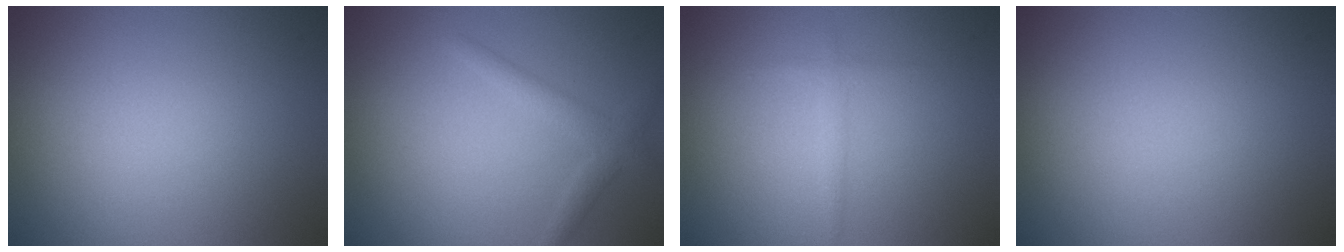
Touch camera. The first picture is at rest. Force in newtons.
{"total": 2.1, "press": 2.1, "slide": 0.1}
{"total": 0.9, "press": 0.9, "slide": 0.0}
{"total": 0.0}